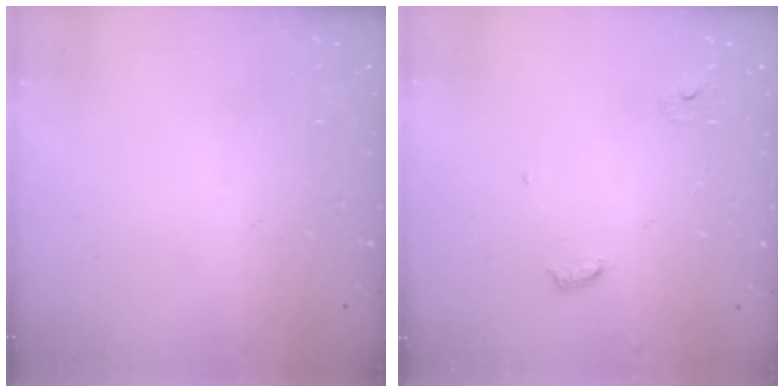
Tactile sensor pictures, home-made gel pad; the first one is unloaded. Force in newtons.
{"total": 4.0, "press": 4.0, "slide": 0.3}